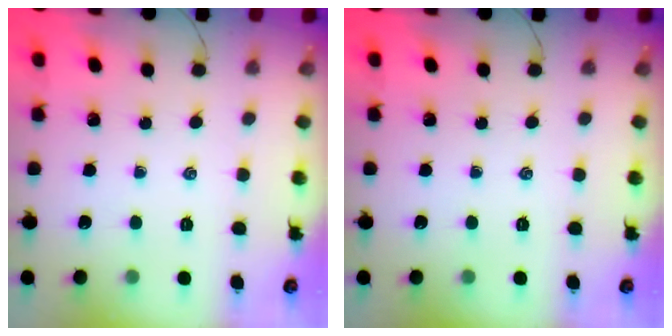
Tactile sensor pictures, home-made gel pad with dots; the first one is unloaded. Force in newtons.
{"total": 0.0}